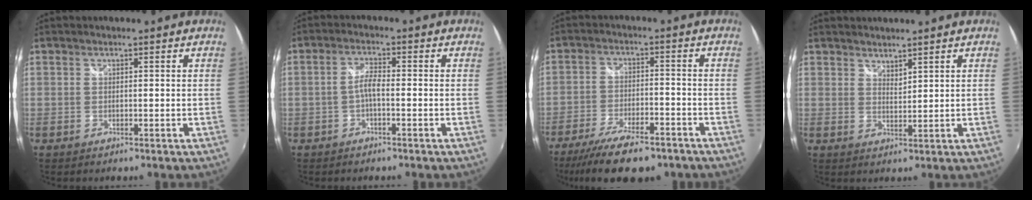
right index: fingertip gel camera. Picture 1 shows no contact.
{"total": 2.8, "force": [-1.1, 0.6, 2.5], "torque": [-0.054, 0.007, -0.023]}
{"total": 15.2, "force": [-11.7, 4.5, 8.6], "torque": [-0.183, -0.036, -0.186]}
{"total": 2.3, "force": [2.1, 0.5, 0.6], "torque": [-0.007, 0.001, 0.037]}